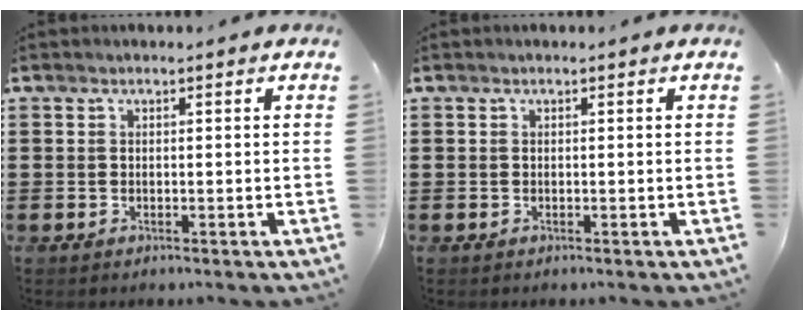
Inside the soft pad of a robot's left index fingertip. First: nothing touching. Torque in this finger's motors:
{"motor_torque": [0.02, -0.02, 0.03, 0.00]}